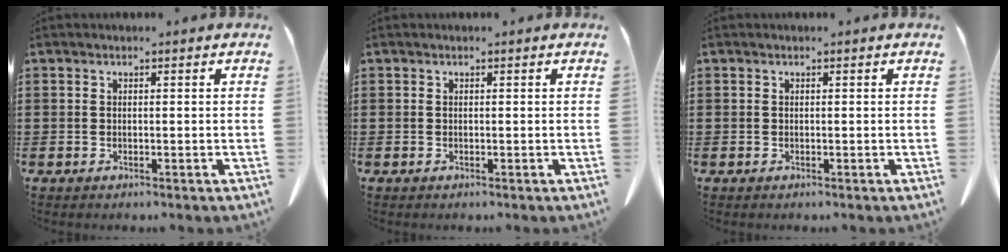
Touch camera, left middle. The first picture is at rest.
{"total": 0.0}
{"total": 0.0}